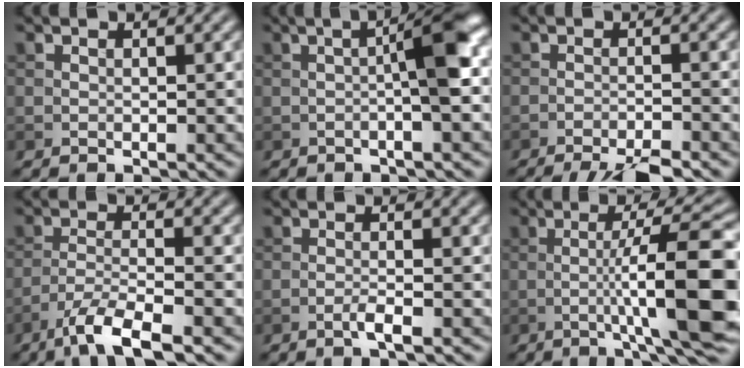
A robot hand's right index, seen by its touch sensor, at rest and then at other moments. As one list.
[{"total": 5.0, "force": [-0.1, 0.6, 5.0], "torque": [-0.075, 0.015, -0.008]}, {"total": 5.8, "force": [-4.7, 0.8, 3.2], "torque": [-0.051, -0.013, -0.079]}, {"total": 5.1, "force": [-3.5, 0.9, 3.6], "torque": [-0.067, -0.002, -0.072]}, {"total": 1.6, "force": [-0.7, 0.2, 1.4], "torque": [-0.023, 0.004, -0.018]}, {"total": 11.1, "force": [-1.4, 1.8, 10.8], "torque": [-0.145, 0.010, -0.025]}]